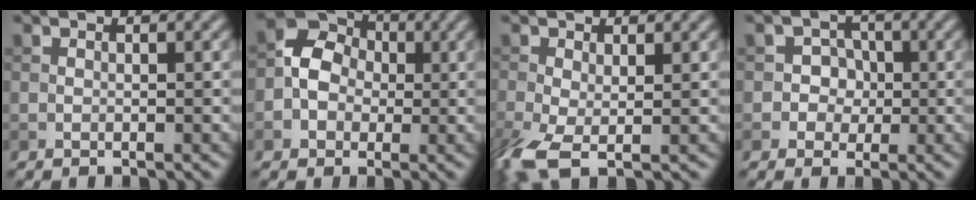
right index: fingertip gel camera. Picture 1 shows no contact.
{"total": 6.0, "force": [0.0, 5.3, 2.8], "torque": [-0.027, 0.026, -0.023]}
{"total": 5.0, "force": [-1.7, 2.5, 4.0], "torque": [-0.105, -0.017, -0.037]}
{"total": 2.9, "force": [-0.3, 2.8, 0.8], "torque": [0.008, 0.007, -0.022]}